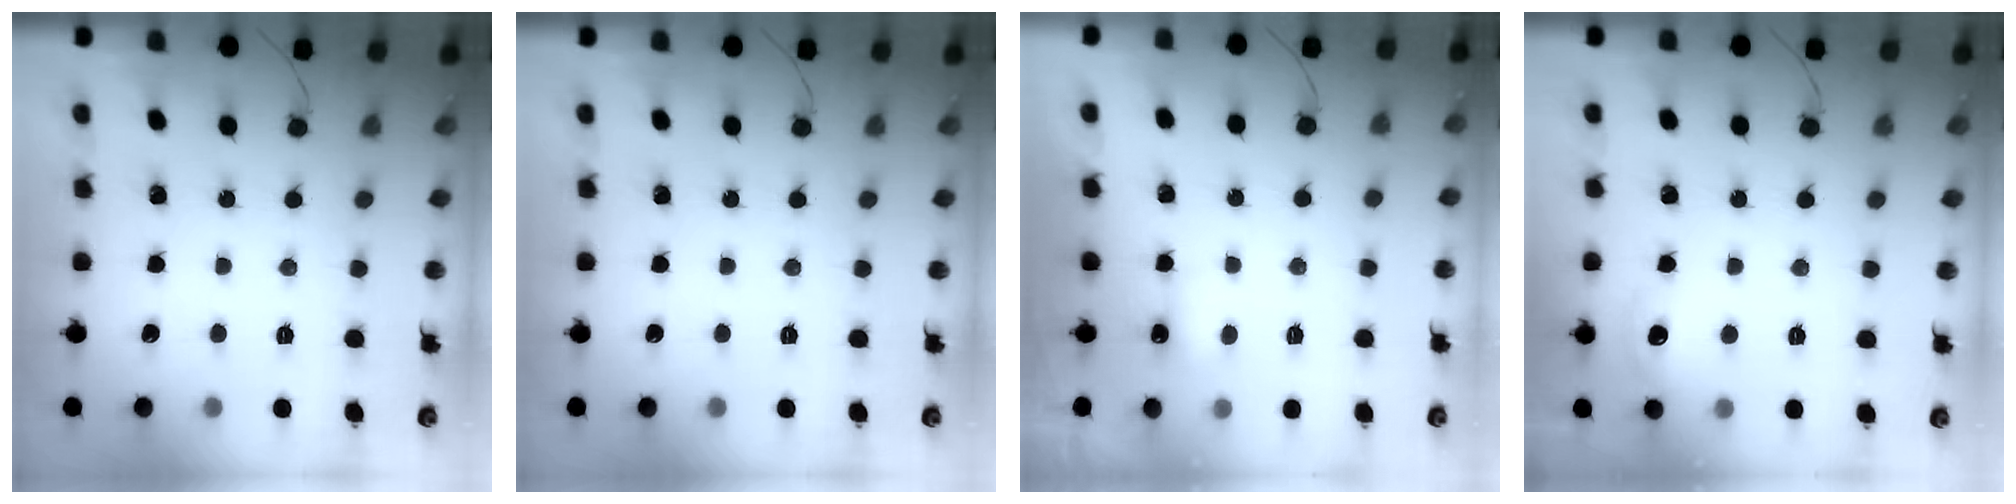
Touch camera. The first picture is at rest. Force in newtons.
{"total": 0.0}
{"total": 3.0, "press": 2.9, "slide": 0.8}
{"total": 6.8, "press": 6.6, "slide": 1.7}